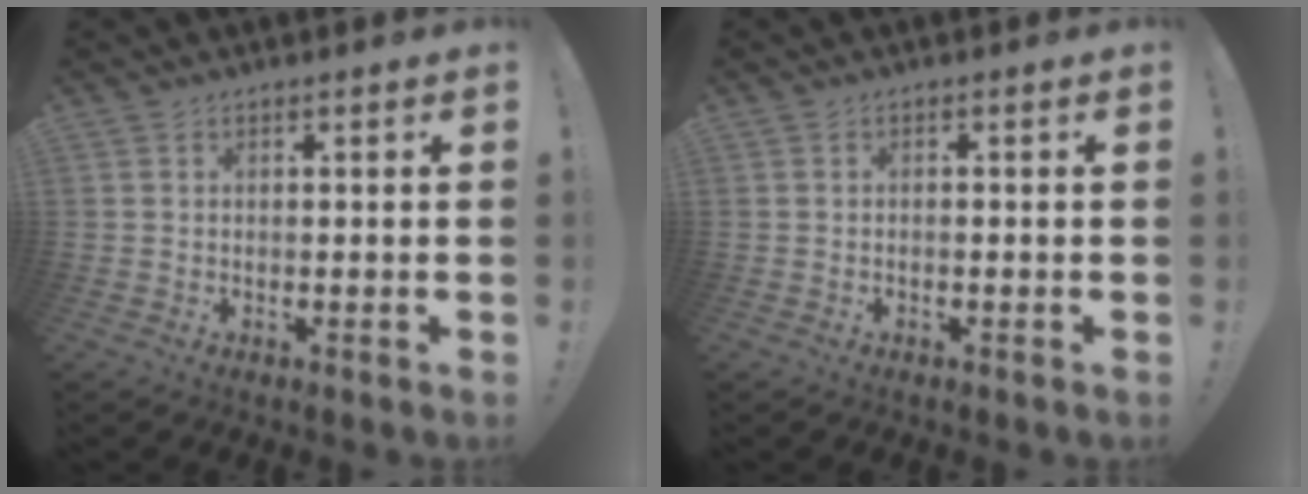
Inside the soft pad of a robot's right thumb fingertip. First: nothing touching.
{"total": 1.4, "force": [-1.2, -0.1, 0.7], "torque": [-0.019, 0.003, -0.019]}